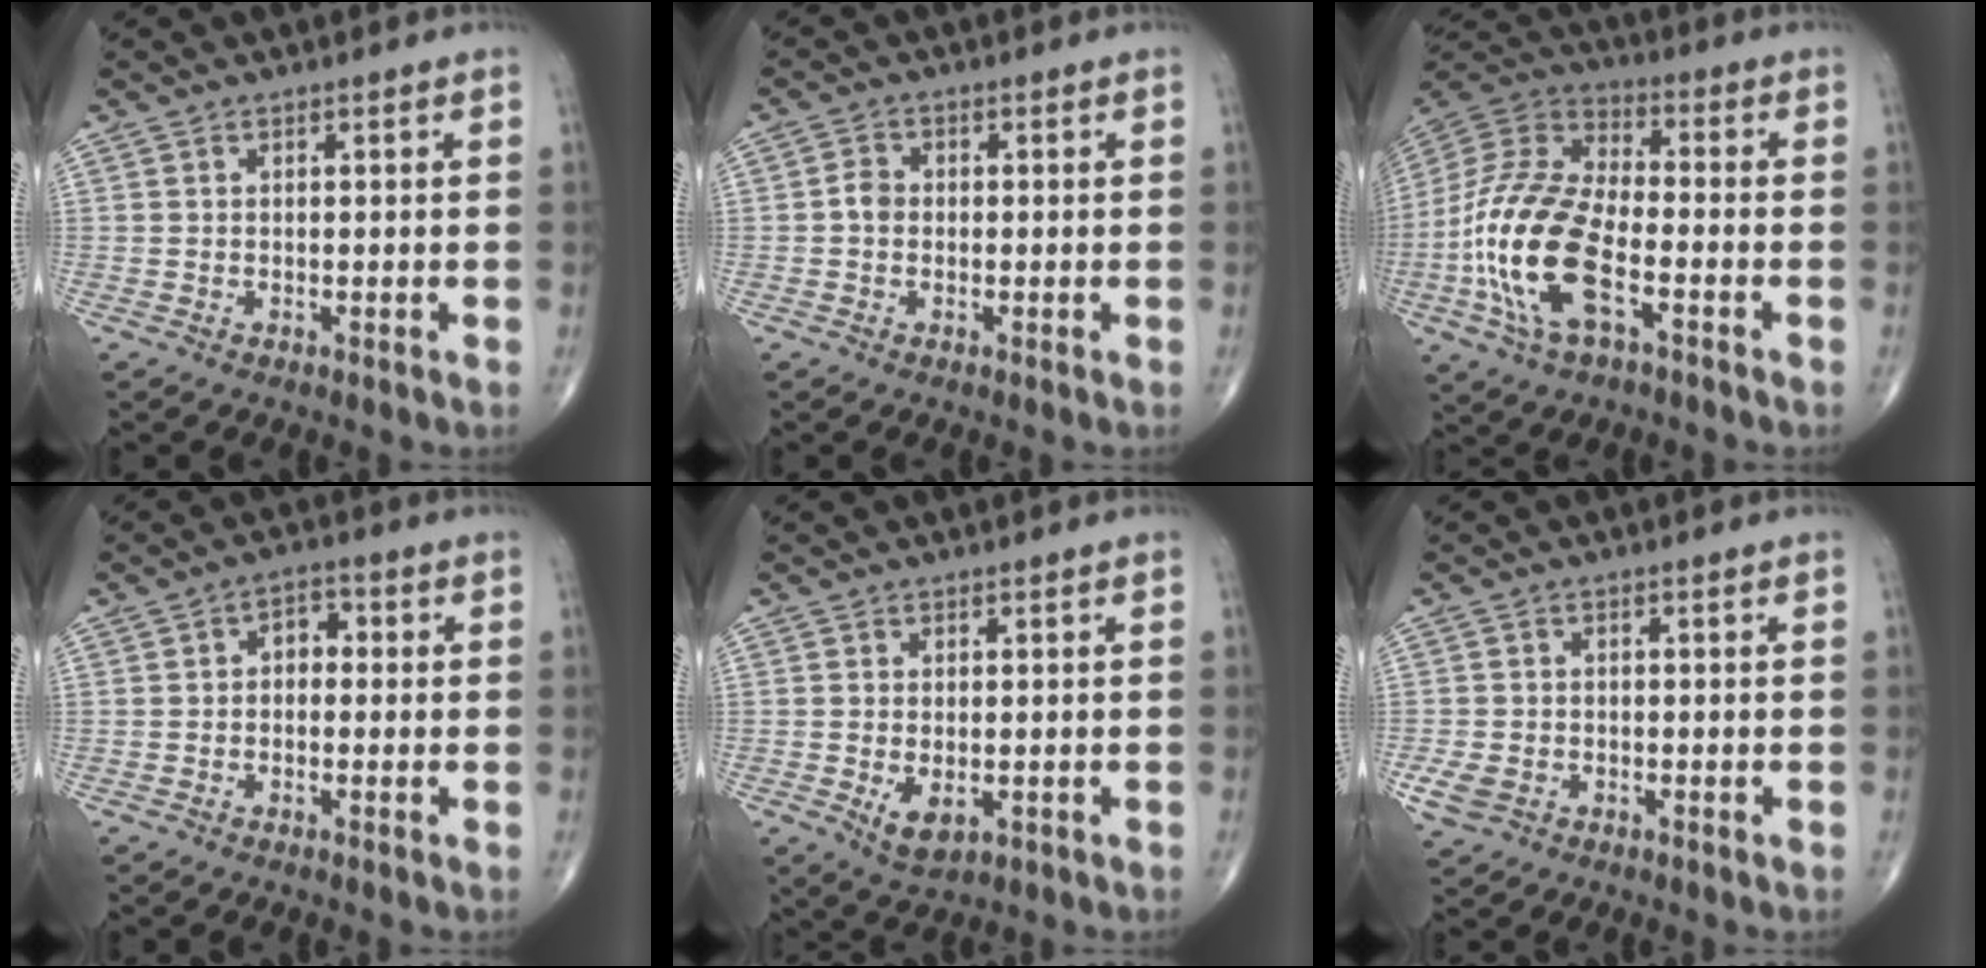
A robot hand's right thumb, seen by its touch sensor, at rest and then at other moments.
{"total": 2.4, "force": [-0.3, 2.0, 1.3], "torque": [-0.017, 0.010, -0.011]}
{"total": 19.4, "force": [-6.1, 8.7, 16.2], "torque": [-0.347, 0.022, -0.116]}
{"total": 3.7, "force": [-0.1, 2.6, 2.6], "torque": [-0.020, 0.016, -0.014]}
{"total": 4.3, "force": [-1.0, 2.4, 3.4], "torque": [-0.054, -0.009, -0.007]}
{"total": 3.8, "force": [-1.6, 2.8, 2.1], "torque": [-0.047, 0.002, -0.023]}